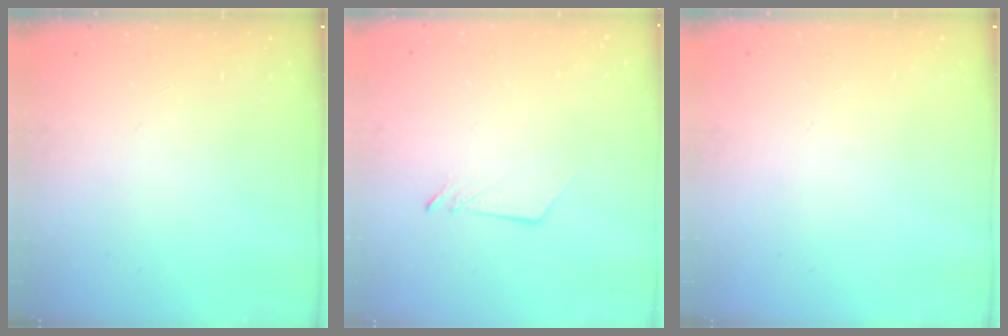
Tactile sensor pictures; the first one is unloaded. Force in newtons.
{"total": 2.5, "press": 2.5, "slide": 0.2}
{"total": 0.0}